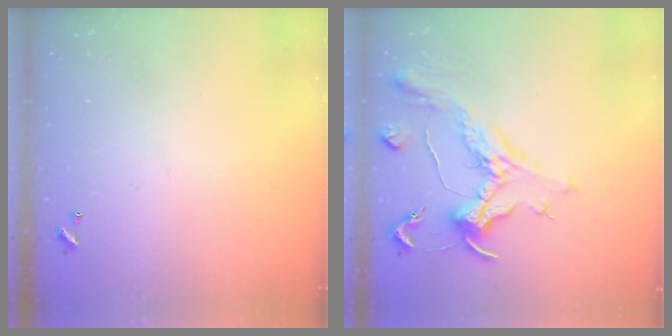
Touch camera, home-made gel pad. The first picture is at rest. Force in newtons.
{"total": 1.6, "press": 1.5, "slide": 0.6}